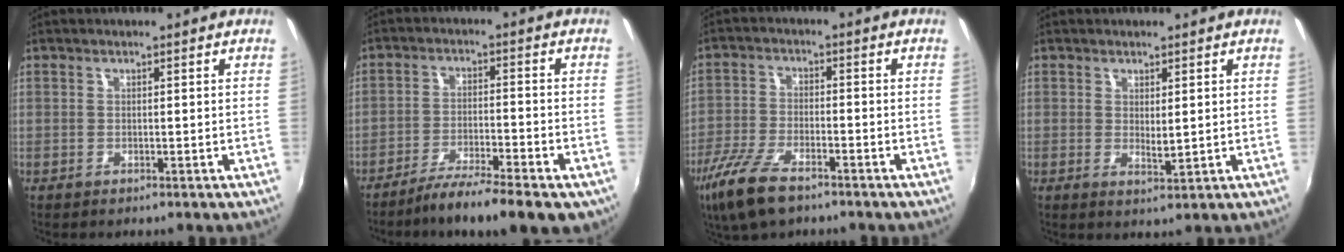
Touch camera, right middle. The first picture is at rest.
{"total": 12.7, "force": [-9.5, 2.4, 8.0], "torque": [-0.141, -0.032, -0.149]}
{"total": 10.5, "force": [-7.2, 3.7, 6.7], "torque": [-0.161, -0.026, -0.141]}
{"total": 2.4, "force": [0.5, 0.8, 2.2], "torque": [-0.034, -0.006, 0.010]}